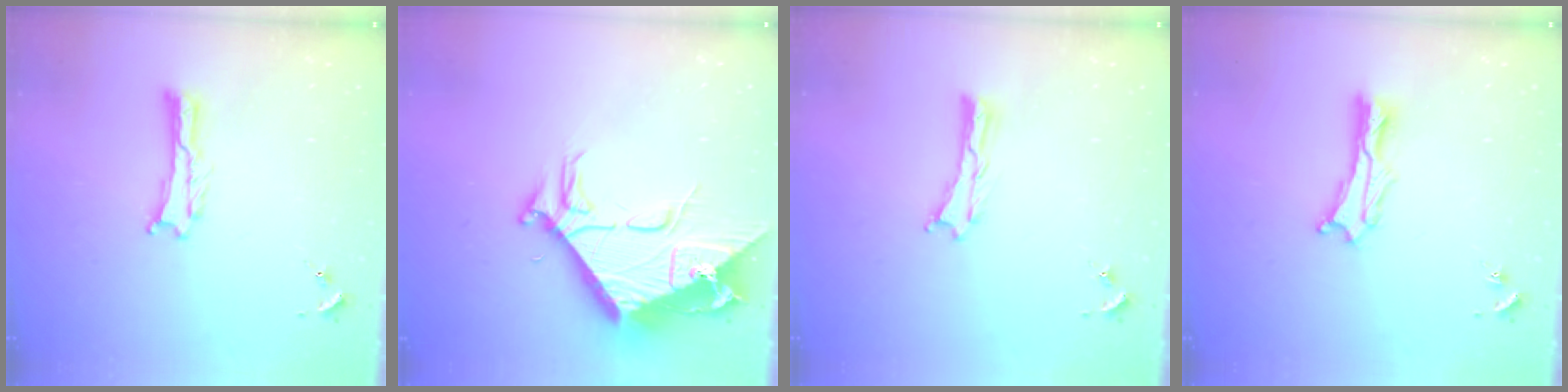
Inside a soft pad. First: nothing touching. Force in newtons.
{"total": 9.8, "press": 9.8, "slide": 1.1}
{"total": 0.0}
{"total": 1.1, "press": 1.1, "slide": 0.2}